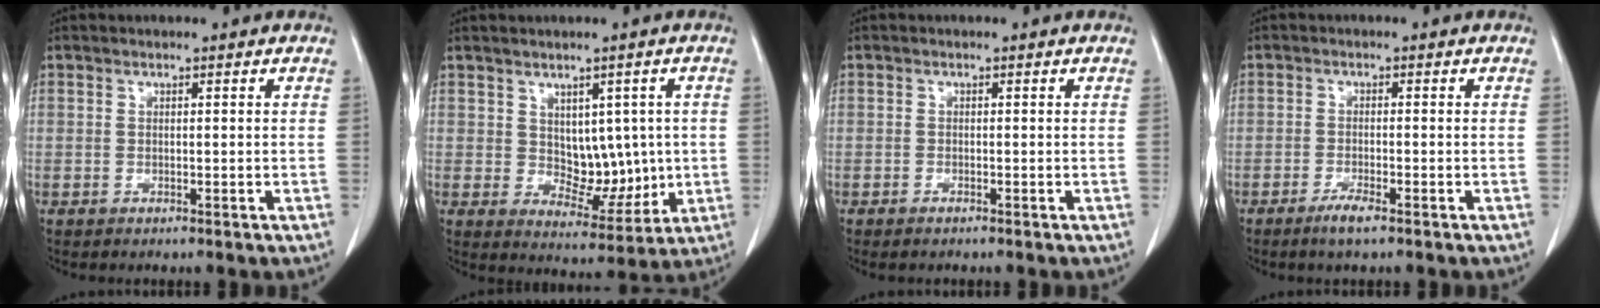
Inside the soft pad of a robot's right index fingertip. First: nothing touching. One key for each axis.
{"total": 7.2, "fx": 0.9, "fy": 4.5, "fz": 5.6, "tx": -0.069, "ty": 0.003, "tz": 0.036}
{"total": 0.7, "fx": -0.6, "fy": 0.1, "fz": 0.4, "tx": -0.017, "ty": -0.004, "tz": -0.006}
{"total": 2.8, "fx": -1.9, "fy": 0.1, "fz": 2.0, "tx": -0.043, "ty": -0.004, "tz": -0.036}